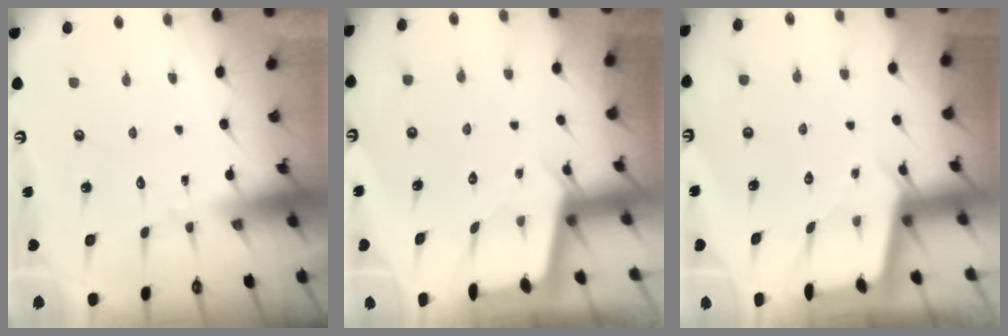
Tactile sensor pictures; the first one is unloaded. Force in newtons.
{"total": 2.4, "press": 2.4, "slide": 0.3}
{"total": 2.4, "press": 2.4, "slide": 0.3}